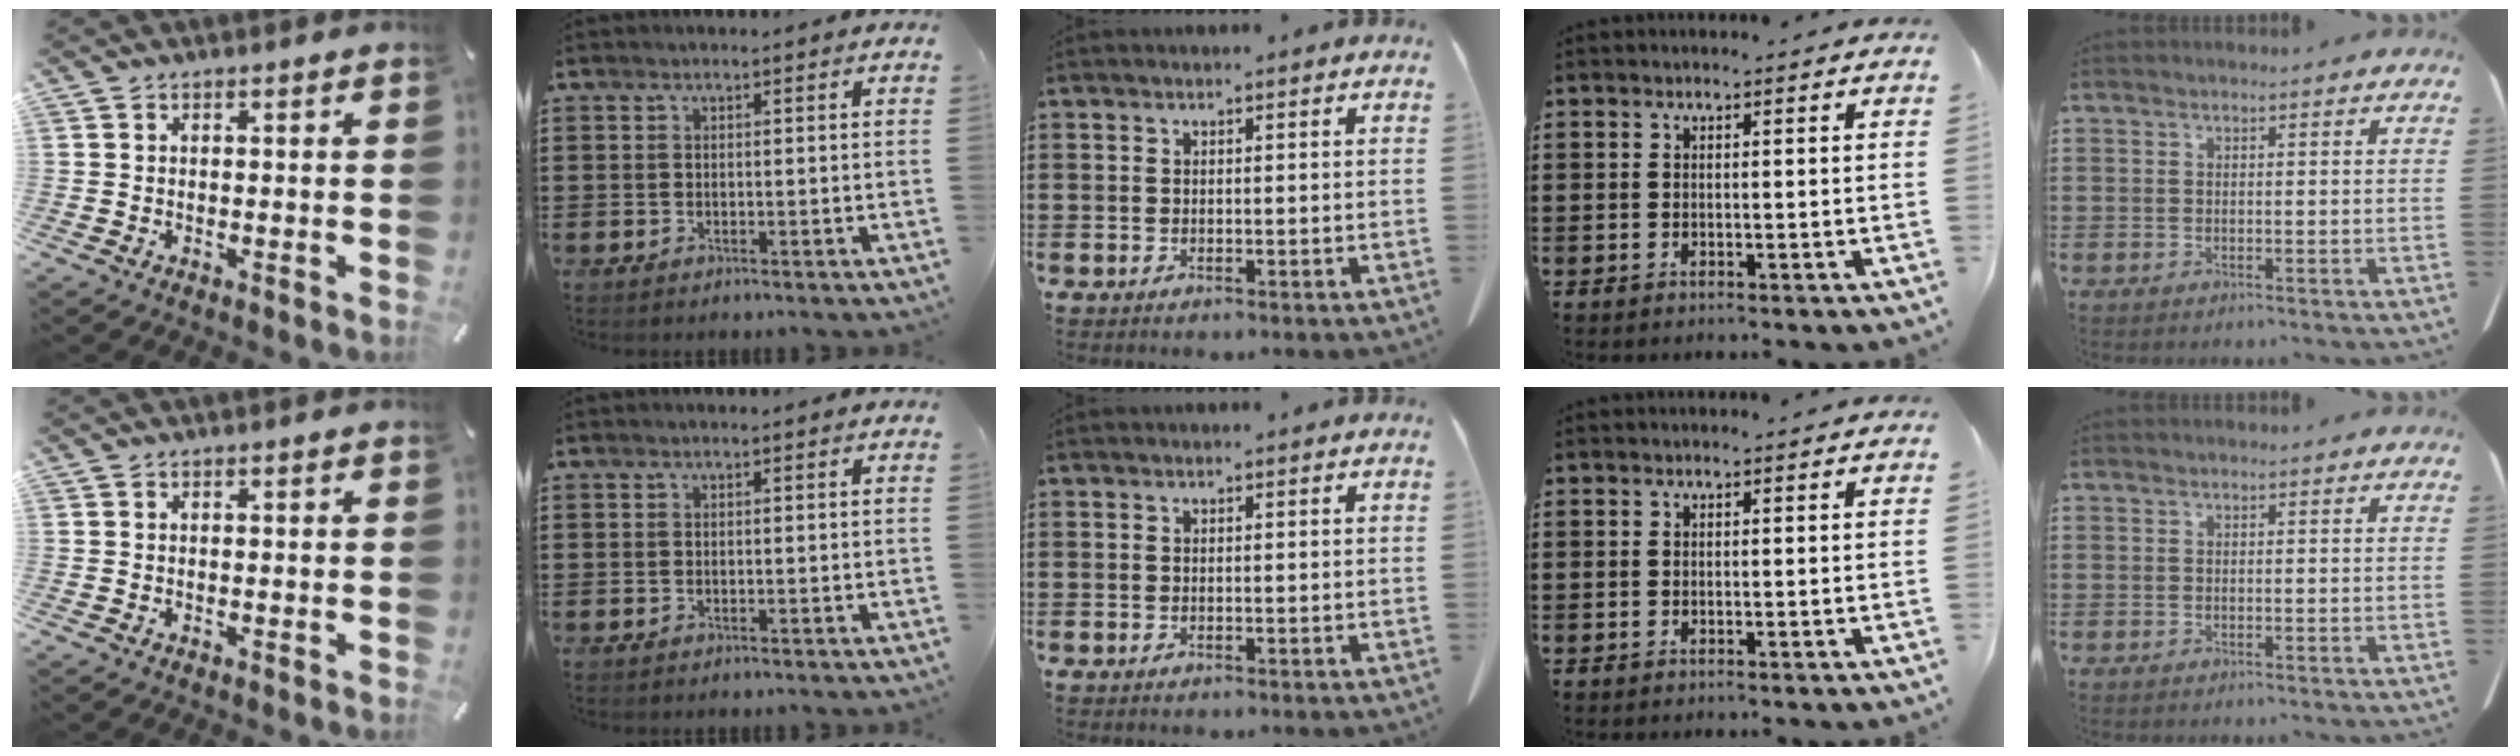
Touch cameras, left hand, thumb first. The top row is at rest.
{}